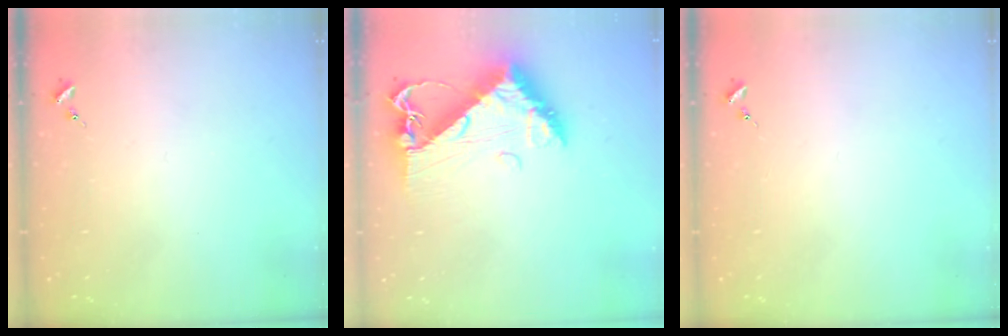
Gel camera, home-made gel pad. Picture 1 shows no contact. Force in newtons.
{"total": 11.4, "press": 11.3, "slide": 1.4}
{"total": 0.0}